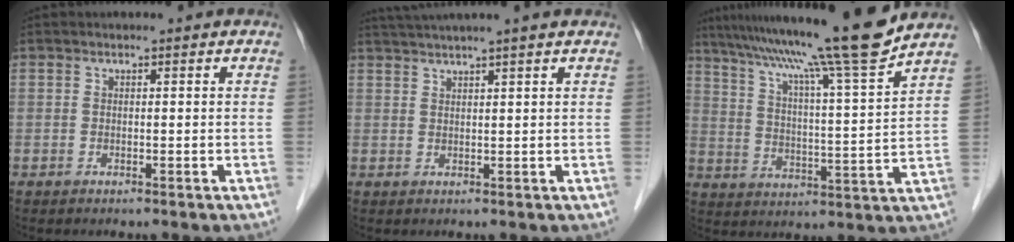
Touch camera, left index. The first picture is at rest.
{"total": 7.2, "force": [6.1, -1.1, 3.7], "torque": [-0.055, 0.029, 0.083]}
{"total": 18.9, "force": [15.9, -0.9, 10.3], "torque": [-0.172, -0.010, 0.247]}